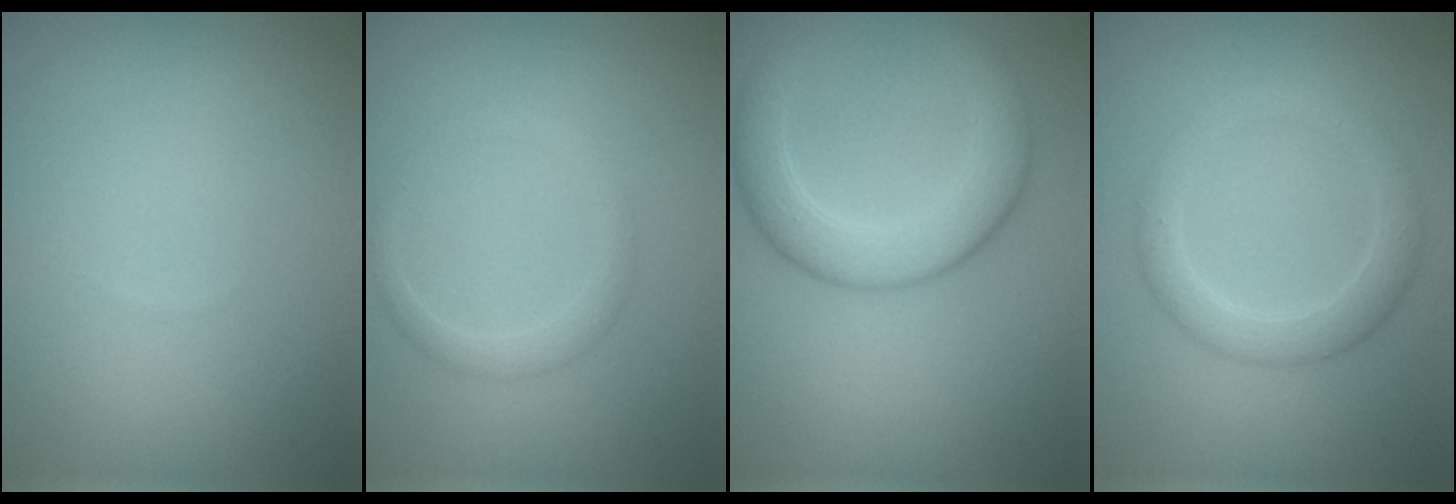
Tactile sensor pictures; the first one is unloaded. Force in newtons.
{"total": 1.6, "press": 1.6, "slide": 0.0}
{"total": 5.0, "press": 5.0, "slide": 0.3}
{"total": 3.0, "press": 3.0, "slide": 0.2}